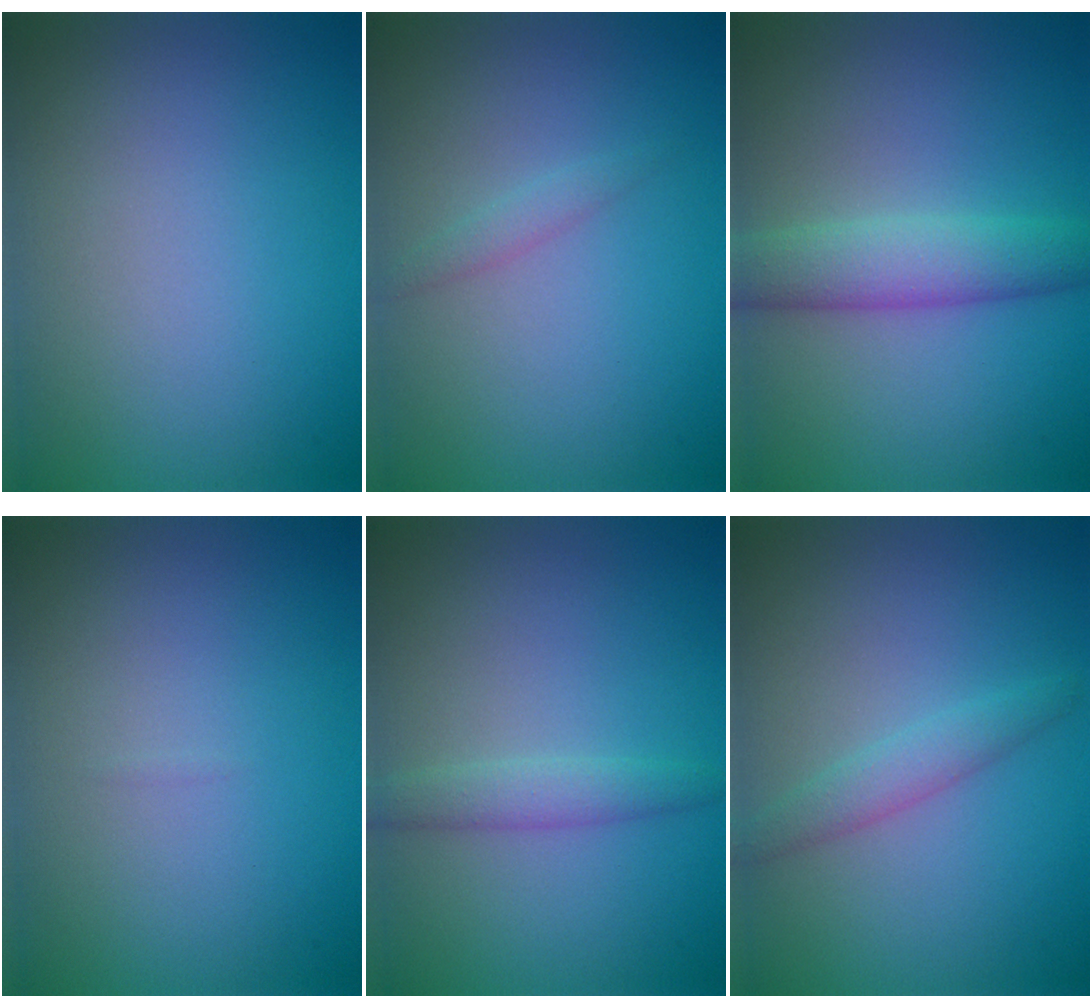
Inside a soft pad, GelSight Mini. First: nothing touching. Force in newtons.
{"total": 1.0, "press": 1.0, "slide": 0.1}
{"total": 4.1, "press": 4.1, "slide": 0.1}
{"total": 0.0}
{"total": 1.8, "press": 1.8, "slide": 0.0}
{"total": 1.9, "press": 1.9, "slide": 0.1}